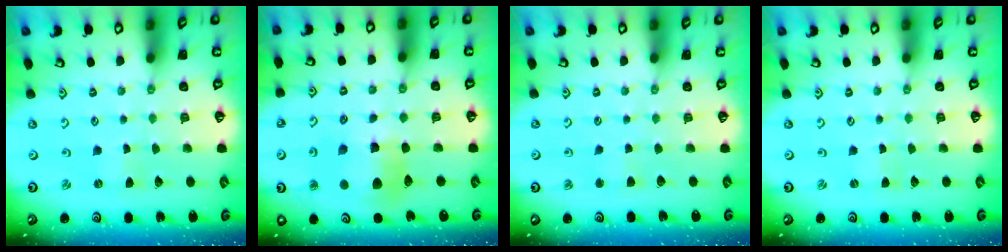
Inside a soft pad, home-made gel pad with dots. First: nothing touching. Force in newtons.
{"total": 11.3, "press": 11.1, "slide": 1.7}
{"total": 2.1, "press": 2.0, "slide": 0.3}
{"total": 0.0}